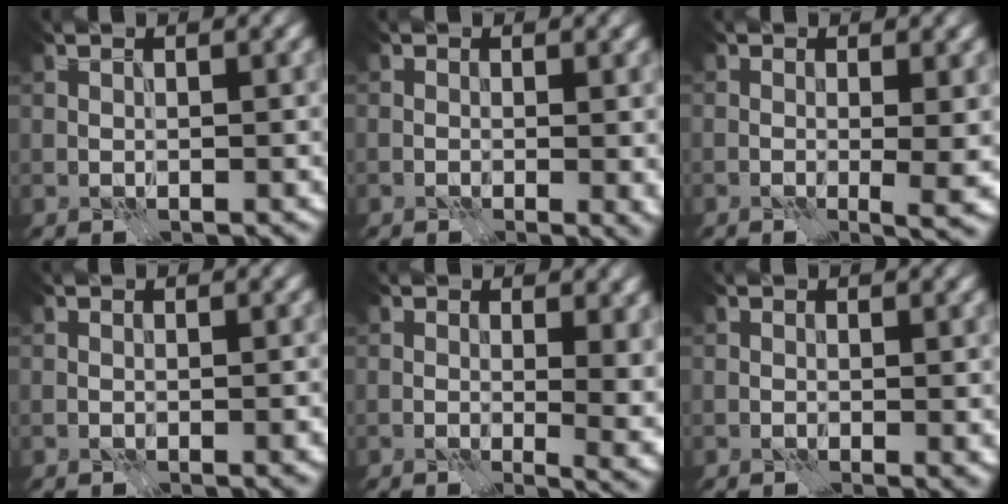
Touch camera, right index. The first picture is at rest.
{"total": 1.6, "force": [0.3, 0.6, 1.5], "torque": [-0.011, -0.004, 0.007]}
{"total": 3.5, "force": [0.5, 1.1, 3.3], "torque": [-0.034, -0.010, 0.012]}
{"total": 0.7, "force": [-0.3, 0.2, 0.6], "torque": [-0.002, 0.000, -0.004]}
{"total": 7.4, "force": [1.5, 3.6, 6.2], "torque": [-0.041, -0.003, 0.030]}
{"total": 0.6, "force": [0.1, 0.2, 0.6], "torque": [-0.002, -0.003, 0.003]}